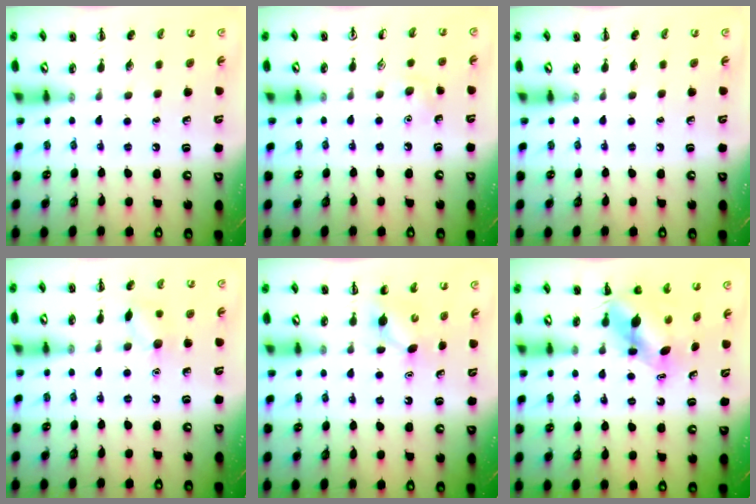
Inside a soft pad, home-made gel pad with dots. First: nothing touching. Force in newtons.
{"total": 5.5, "press": 5.3, "slide": 1.5}
{"total": 0.0}
{"total": 7.1, "press": 7.0, "slide": 1.2}
{"total": 4.0, "press": 3.8, "slide": 1.3}
{"total": 5.6, "press": 5.6, "slide": 0.3}